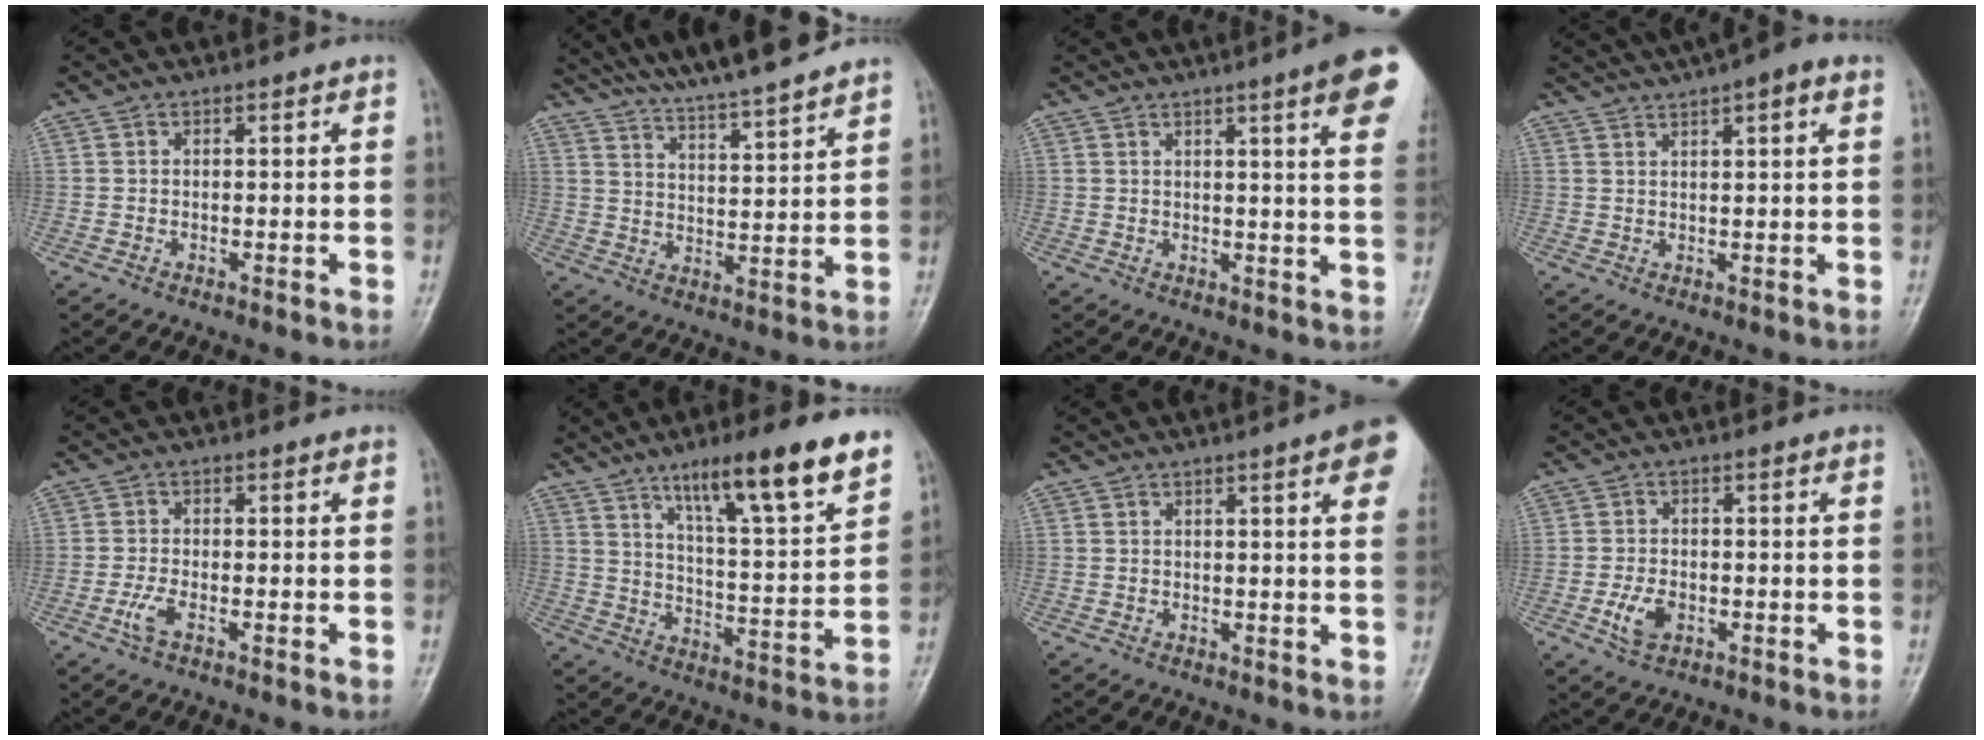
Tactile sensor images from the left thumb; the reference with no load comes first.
{"total": 15.7, "force": [13.9, 1.0, 7.2], "torque": [-0.101, -0.057, 0.222]}
{"total": 12.5, "force": [6.8, 1.3, 10.4], "torque": [-0.116, -0.018, 0.072]}
{"total": 9.0, "force": [6.1, 1.7, 6.4], "torque": [-0.093, 0.024, 0.088]}
{"total": 2.5, "force": [-0.9, 0.8, 2.1], "torque": [-0.055, 0.002, -0.019]}
{"total": 17.4, "force": [11.5, 2.7, 12.7], "torque": [-0.177, -0.059, 0.187]}
{"total": 9.4, "force": [4.6, 1.4, 8.0], "torque": [-0.082, -0.004, 0.046]}
{"total": 4.0, "force": [-1.2, 2.5, 2.9], "torque": [-0.061, 0.002, -0.018]}